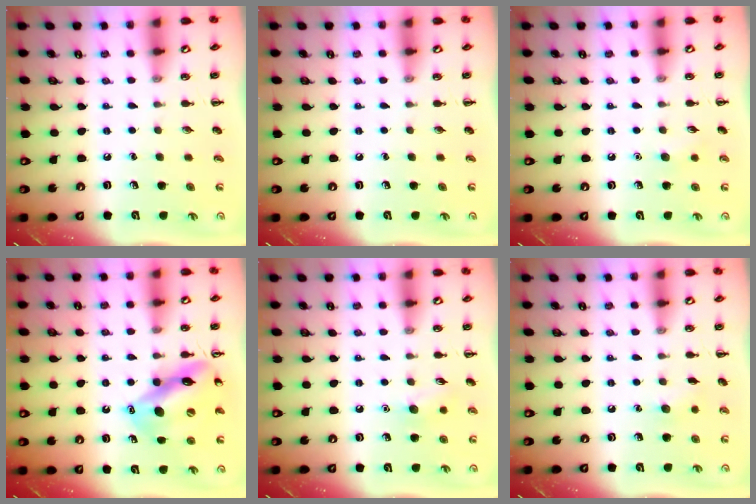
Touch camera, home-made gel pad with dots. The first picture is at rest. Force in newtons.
{"total": 0.0}
{"total": 5.4, "press": 5.1, "slide": 1.5}
{"total": 15.2, "press": 15.0, "slide": 2.5}
{"total": 7.2, "press": 7.0, "slide": 1.9}
{"total": 5.4, "press": 5.2, "slide": 1.4}